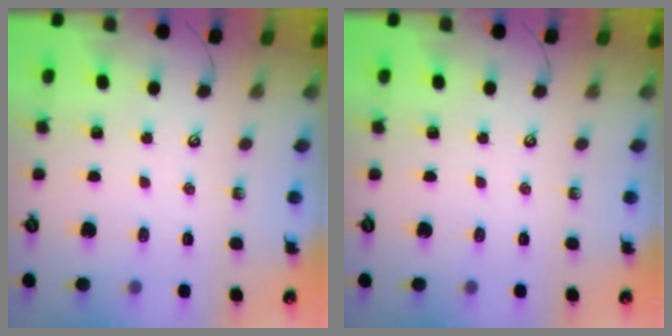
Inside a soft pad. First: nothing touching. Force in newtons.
{"total": 0.0}